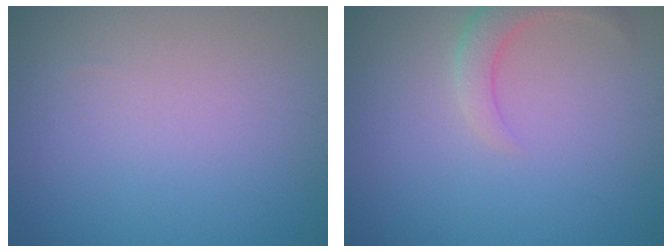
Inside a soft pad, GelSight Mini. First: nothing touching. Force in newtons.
{"total": 2.7, "press": 2.7, "slide": 0.2}